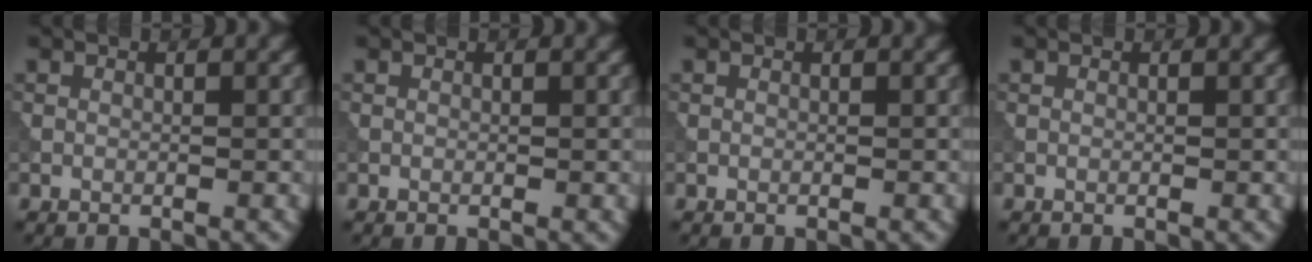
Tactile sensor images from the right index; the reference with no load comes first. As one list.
[{"total": 0.0}, {"total": 0.0}, {"total": 0.0}]